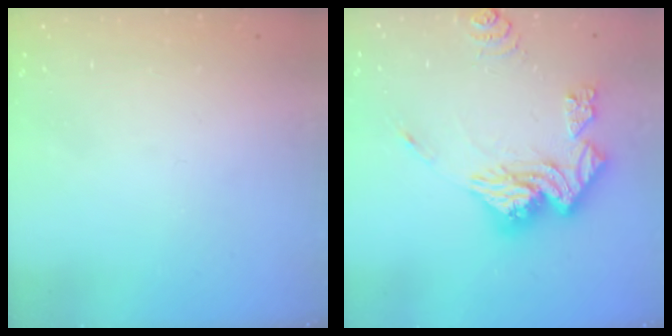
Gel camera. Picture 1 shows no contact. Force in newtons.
{"total": 18.6, "press": 18.5, "slide": 1.8}